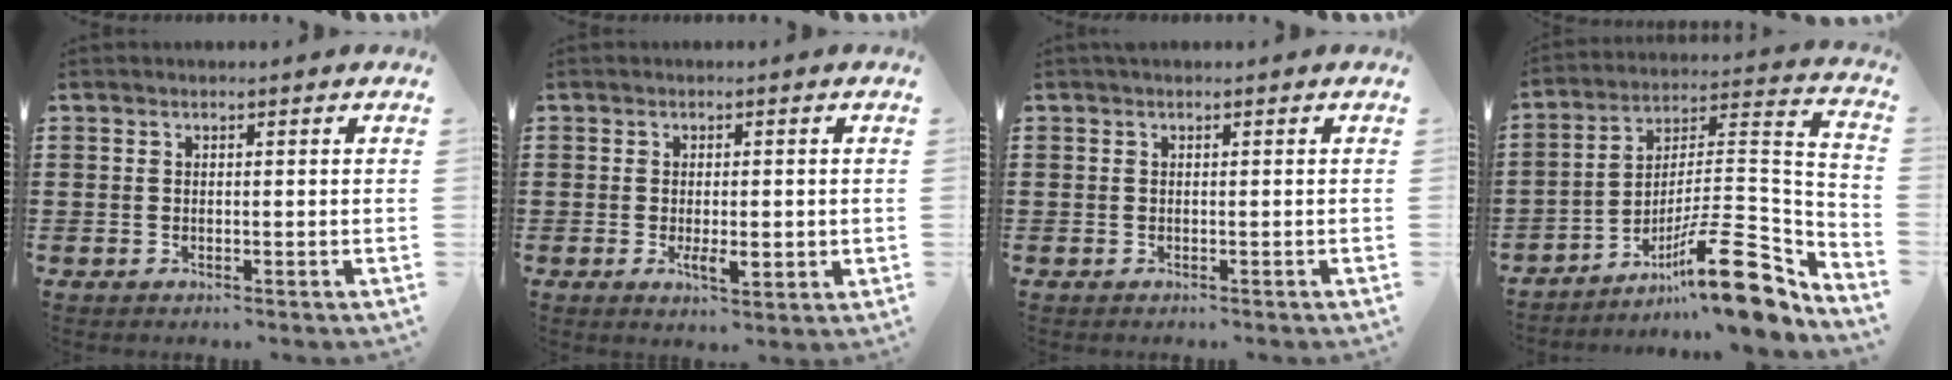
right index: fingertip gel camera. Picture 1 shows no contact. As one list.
[{"total": 3.8, "force": [-0.6, 1.5, 3.4], "torque": [-0.066, 0.000, -0.012]}, {"total": 0.0}, {"total": 16.5, "force": [-9.9, 3.9, 12.6], "torque": [-0.178, 0.027, -0.168]}]